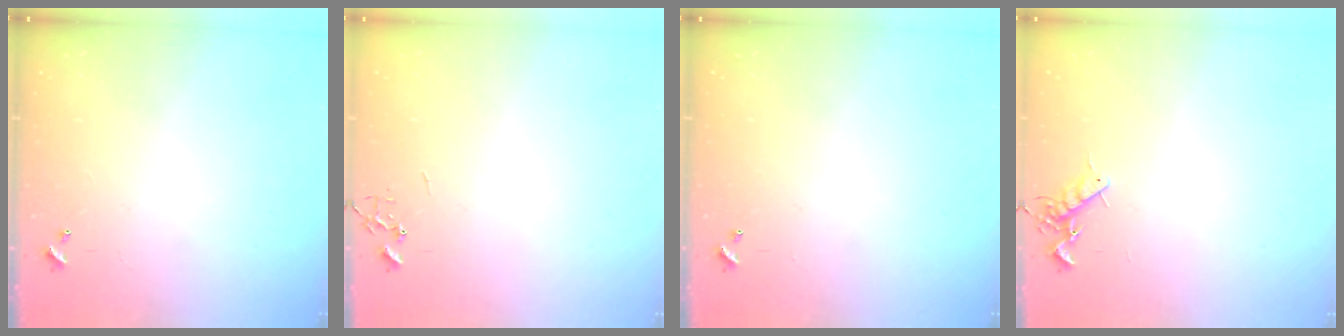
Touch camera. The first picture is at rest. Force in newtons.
{"total": 0.0}
{"total": 0.0}
{"total": 7.2, "press": 7.1, "slide": 1.1}